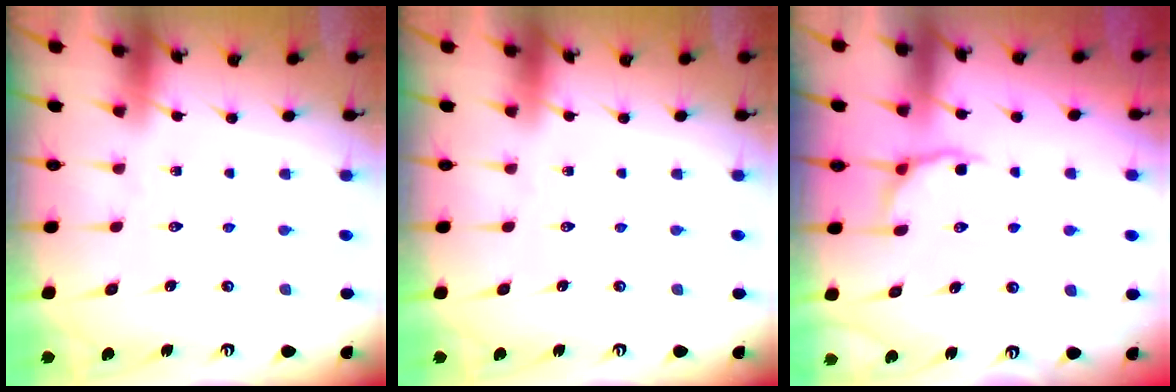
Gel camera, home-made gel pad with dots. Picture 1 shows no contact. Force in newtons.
{"total": 0.0}
{"total": 4.3, "press": 3.6, "slide": 2.3}